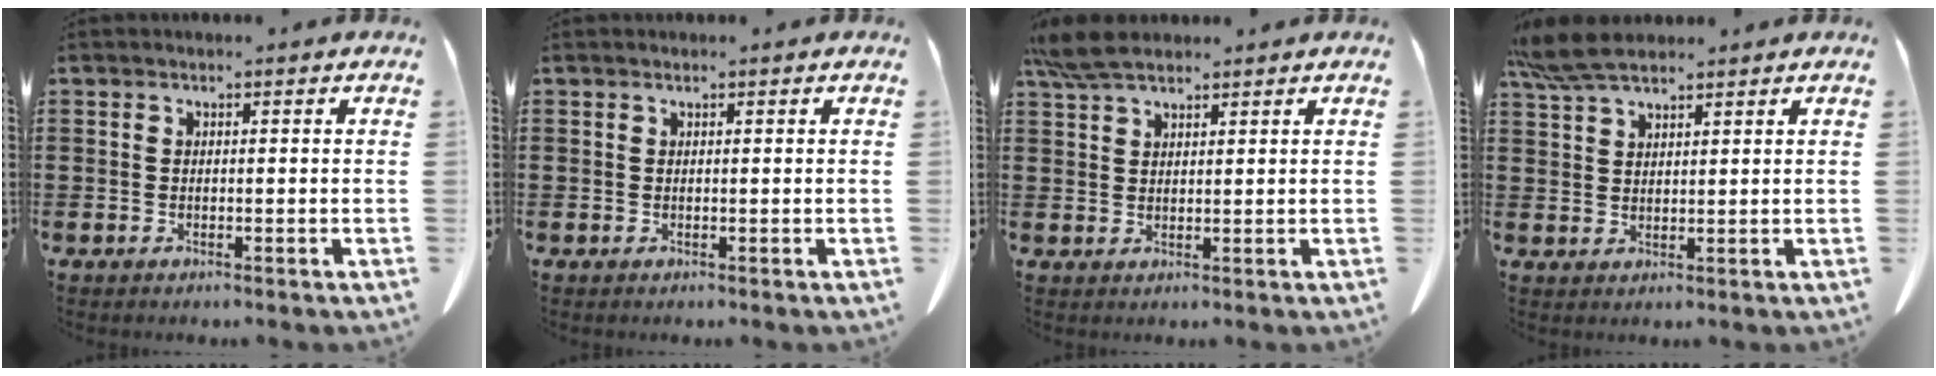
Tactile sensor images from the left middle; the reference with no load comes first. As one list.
[{"total": 0.0}, {"total": 5.5, "force": [4.3, 1.4, 3.1], "torque": [-0.071, -0.003, 0.082]}, {"total": 6.3, "force": [5.1, 1.5, 3.4], "torque": [-0.079, -0.005, 0.097]}]